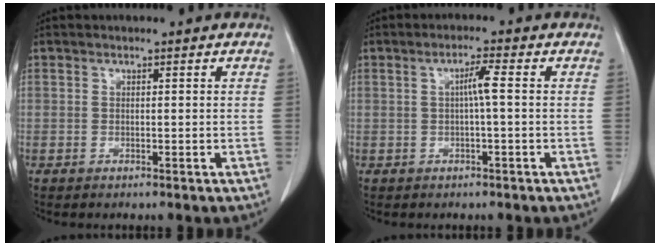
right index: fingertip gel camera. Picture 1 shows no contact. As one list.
[{"total": 2.8, "force": [0.1, -0.2, 2.8], "torque": [-0.049, 0.004, 0.001]}]